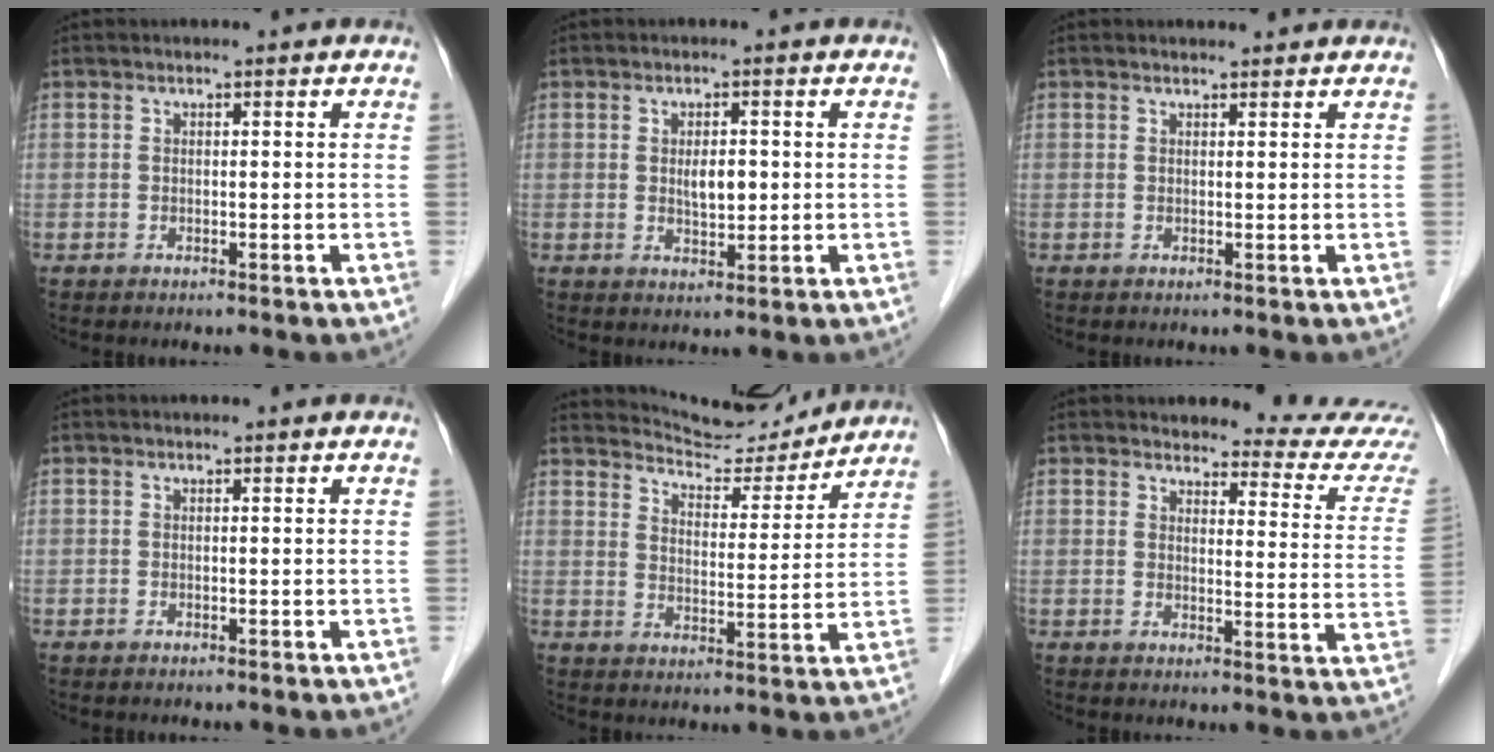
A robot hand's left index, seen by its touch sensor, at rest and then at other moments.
{"total": 3.0, "force": [0.0, 1.3, 2.7], "torque": [-0.047, -0.006, 0.002]}
{"total": 1.6, "force": [1.5, 0.4, 0.2], "torque": [-0.009, 0.005, 0.019]}
{"total": 0.0}
{"total": 10.4, "force": [10.4, 1.0, 0.7], "torque": [-0.016, -0.004, 0.153]}
{"total": 11.1, "force": [11.0, -0.1, 1.4], "torque": [-0.002, -0.085, 0.105]}